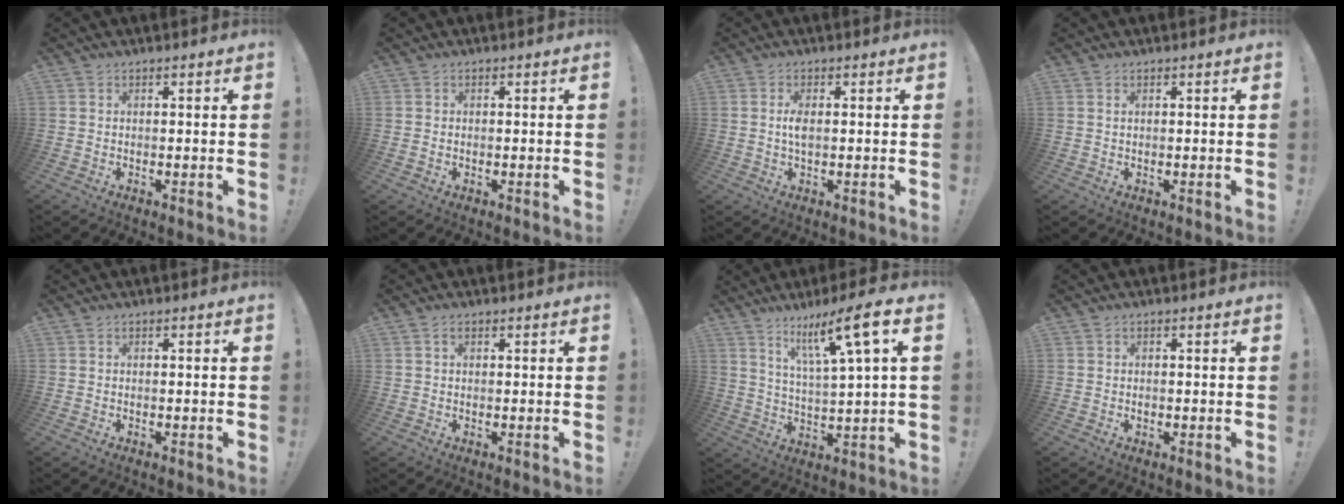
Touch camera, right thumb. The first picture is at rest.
{"total": 0.6, "force": [0.1, 0.6, 0.2], "torque": [-0.003, 0.002, 0.002]}
{"total": 2.9, "force": [0.1, 1.0, 2.7], "torque": [-0.054, -0.002, -0.003]}
{"total": 0.7, "force": [0.4, 0.2, 0.5], "torque": [-0.003, -0.003, 0.007]}
{"total": 0.0}
{"total": 1.4, "force": [0.6, 0.9, 0.9], "torque": [-0.013, 0.000, 0.009]}
{"total": 13.0, "force": [6.6, 0.8, 11.2], "torque": [-0.190, -0.031, 0.095]}
{"total": 0.7, "force": [-0.3, 0.6, 0.2], "torque": [-0.001, 0.001, -0.007]}